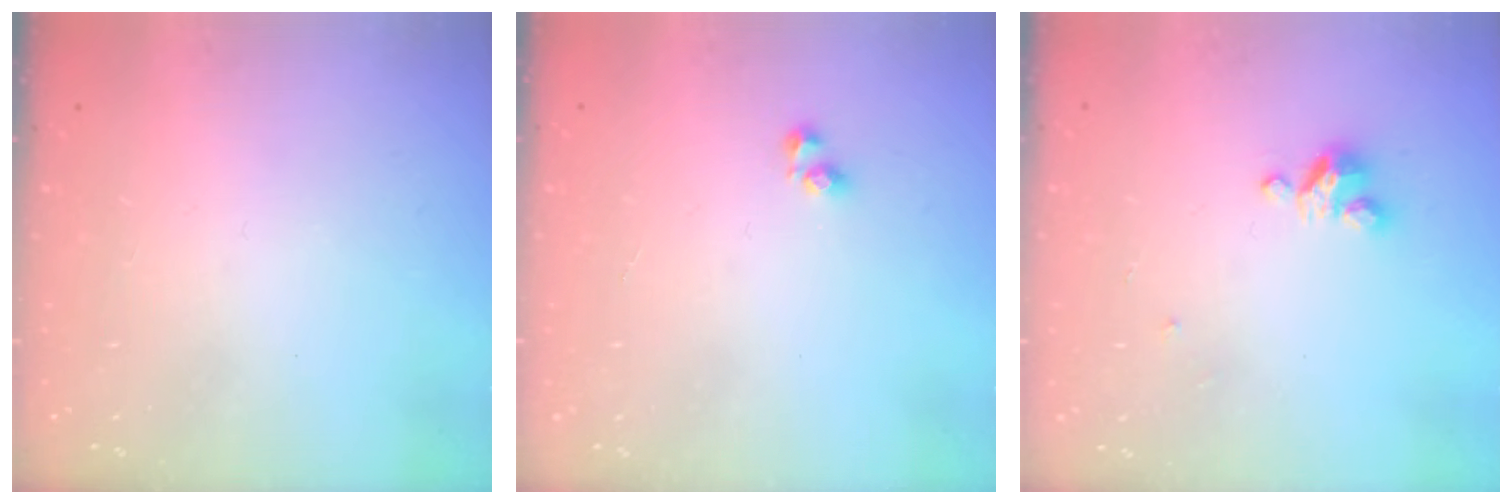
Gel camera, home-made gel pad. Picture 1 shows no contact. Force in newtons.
{"total": 2.9, "press": 2.6, "slide": 1.3}
{"total": 2.9, "press": 2.9, "slide": 0.3}